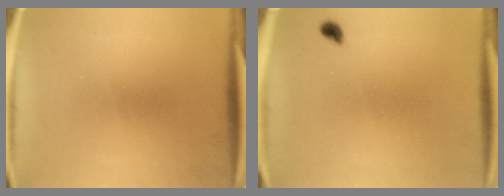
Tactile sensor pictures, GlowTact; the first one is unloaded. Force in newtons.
{"total": 1.4}